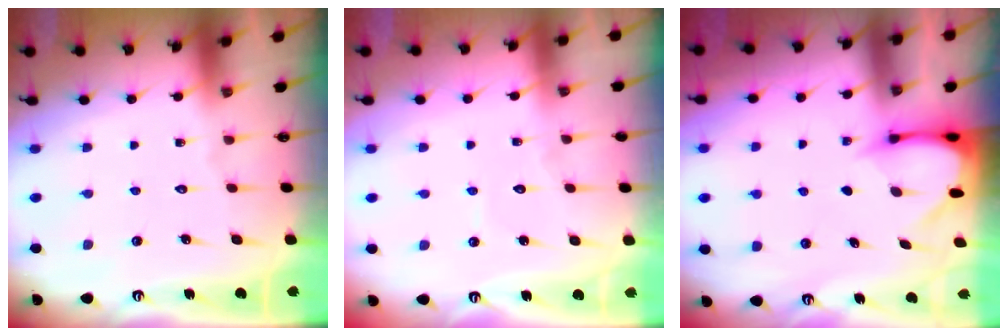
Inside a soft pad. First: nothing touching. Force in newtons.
{"total": 4.0, "press": 4.0, "slide": 0.4}
{"total": 3.4, "press": 3.4, "slide": 0.3}